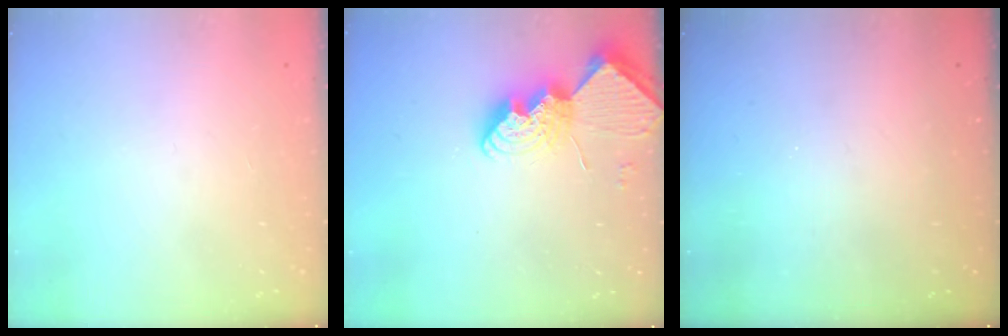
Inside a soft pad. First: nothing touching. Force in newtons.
{"total": 12.9, "press": 12.9, "slide": 0.7}
{"total": 0.0}